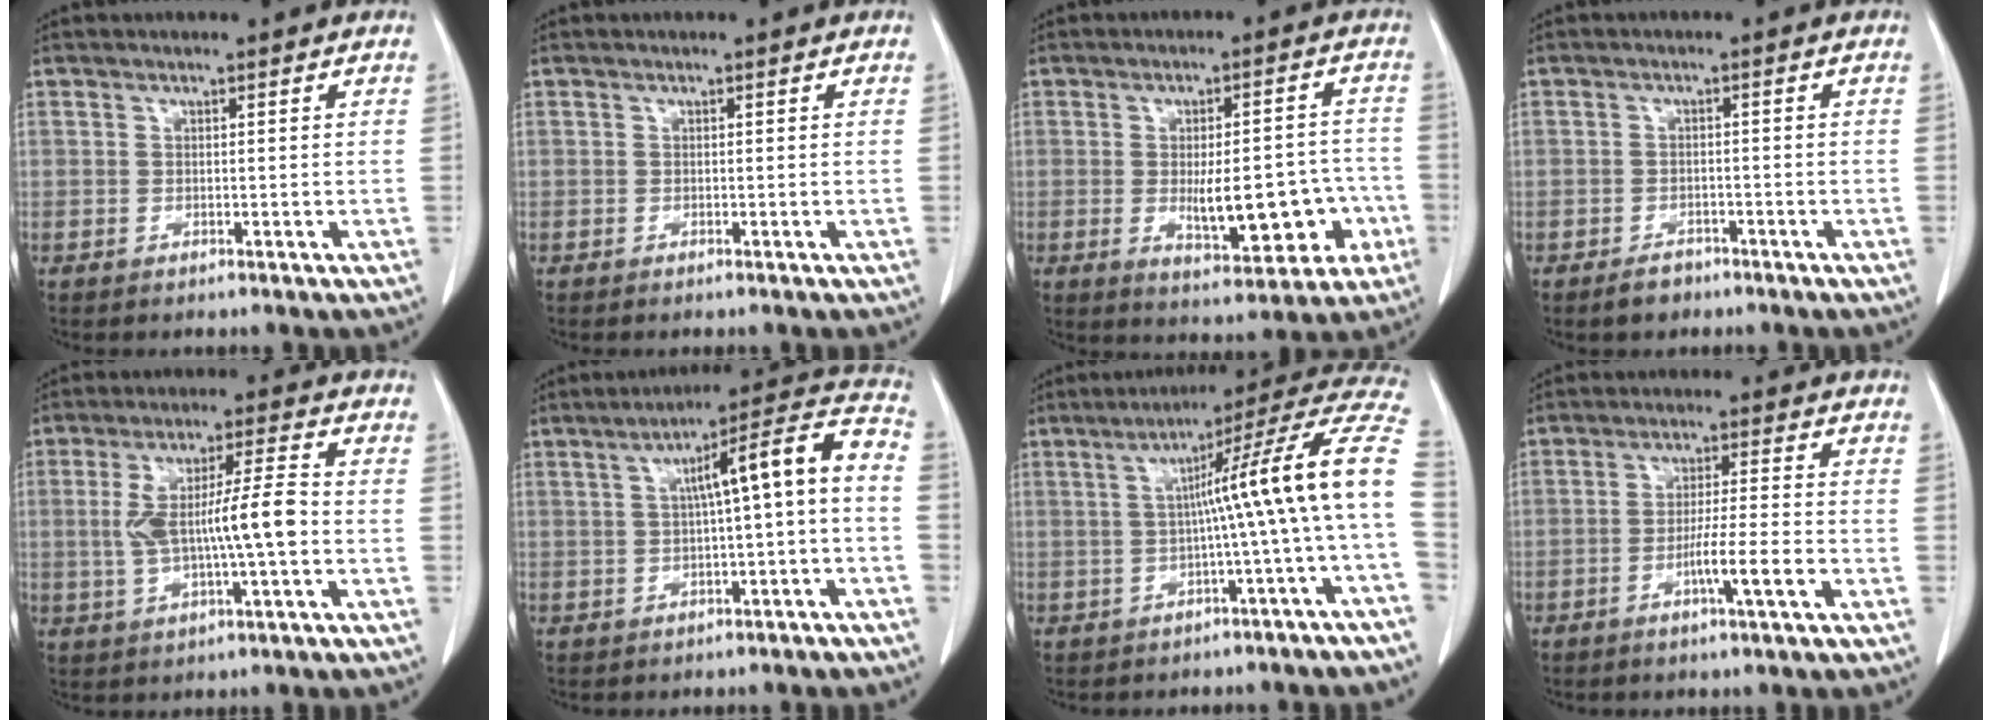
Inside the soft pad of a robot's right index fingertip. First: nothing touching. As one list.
[{"total": 0.0}, {"total": 12.1, "force": [-2.9, 4.4, 11.0], "torque": [-0.146, 0.015, -0.026]}, {"total": 2.6, "force": [-2.0, 1.5, 0.8], "torque": [-0.016, 0.002, -0.026]}, {"total": 10.0, "force": [-0.8, 1.0, 9.9], "torque": [-0.187, 0.015, -0.015]}, {"total": 10.7, "force": [-0.2, 0.7, 10.7], "torque": [-0.150, 0.039, -0.004]}, {"total": 14.9, "force": [-0.5, -1.7, 14.8], "torque": [-0.184, 0.035, -0.020]}, {"total": 6.4, "force": [-2.6, -0.4, 5.9], "torque": [-0.100, -0.007, -0.047]}]